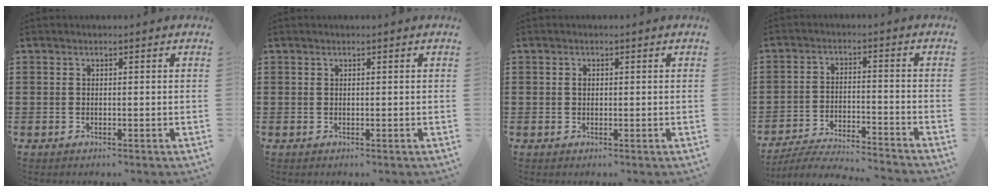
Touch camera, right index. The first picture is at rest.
{"total": 0.0}
{"total": 0.8, "force": [0.1, 0.6, 0.5], "torque": [-0.011, 0.001, 0.003]}
{"total": 5.3, "force": [-5.2, -0.1, 1.1], "torque": [-0.033, -0.007, -0.108]}